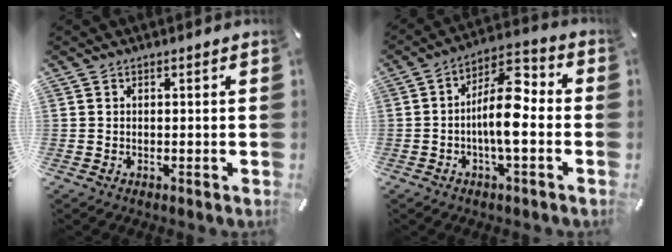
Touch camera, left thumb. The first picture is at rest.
{"total": 12.4, "force": [-2.2, 4.7, 11.2], "torque": [-0.213, 0.012, -0.037]}